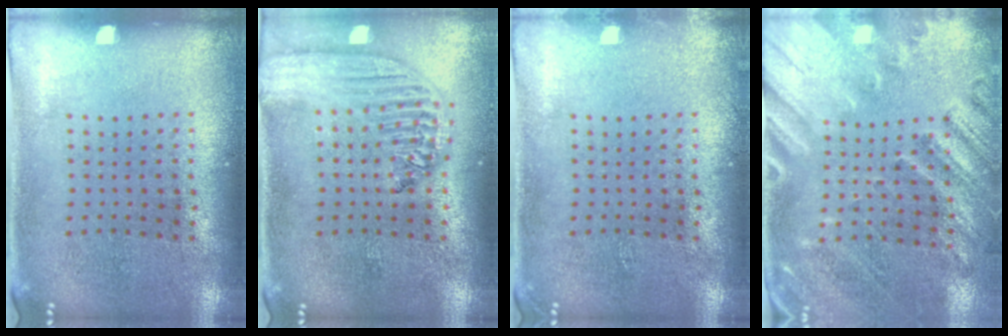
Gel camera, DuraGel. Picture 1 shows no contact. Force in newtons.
{"total": 2.3, "press": 1.9, "slide": 1.2}
{"total": 0.6, "press": 0.6, "slide": 0.1}
{"total": 2.4, "press": 2.0, "slide": 1.5}